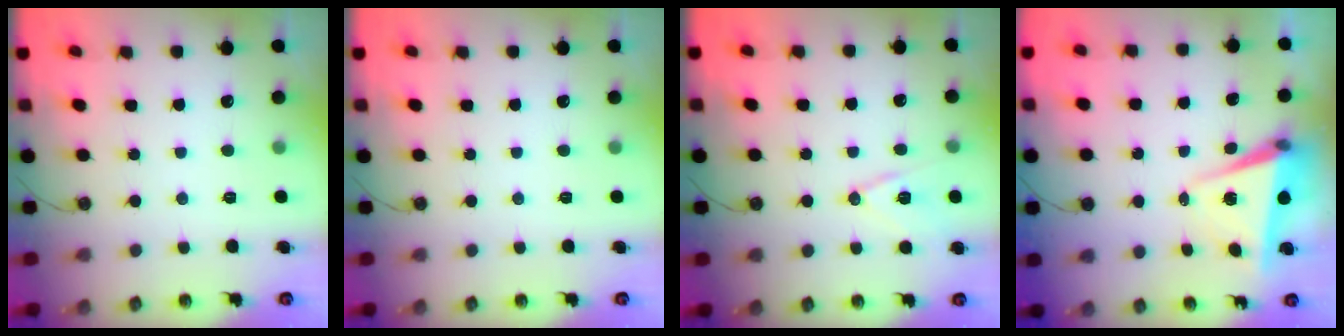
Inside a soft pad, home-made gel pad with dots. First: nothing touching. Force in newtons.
{"total": 0.0}
{"total": 11.2, "press": 10.7, "slide": 3.3}
{"total": 6.7, "press": 5.7, "slide": 3.6}